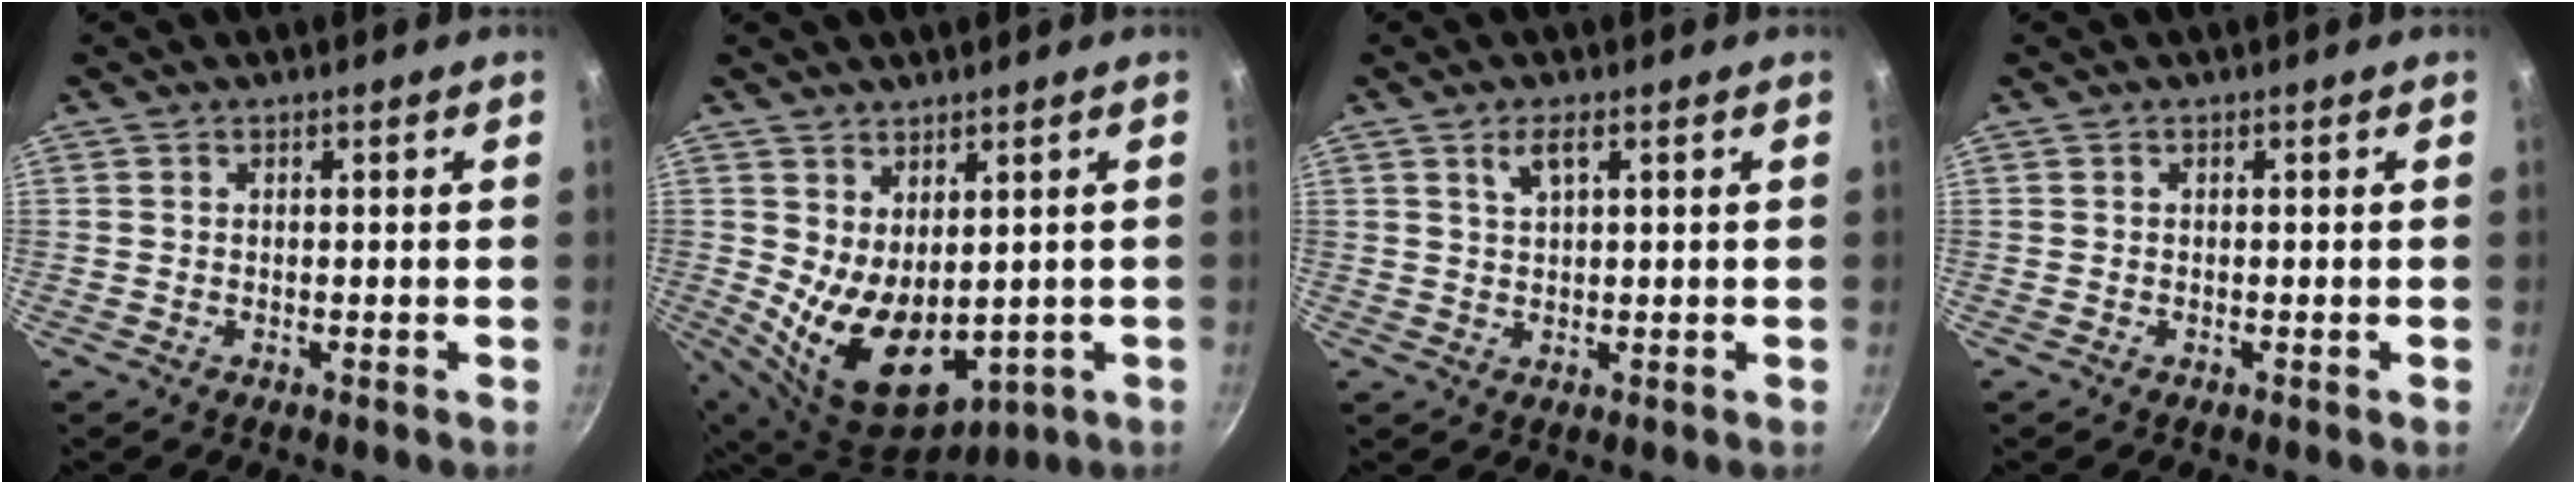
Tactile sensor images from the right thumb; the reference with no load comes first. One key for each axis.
{"total": 12.5, "fx": 0.5, "fy": 8.0, "fz": 9.6, "tx": -0.139, "ty": -0.039, "tz": 0.042}
{"total": 3.2, "fx": 1.5, "fy": 1.1, "fz": 2.5, "tx": -0.043, "ty": 0.000, "tz": 0.033}
{"total": 0.0}